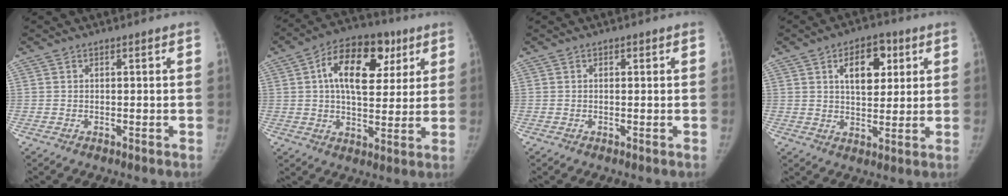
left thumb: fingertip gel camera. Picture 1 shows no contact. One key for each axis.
{"total": 16.5, "fx": 5.5, "fy": 9.8, "fz": 12.0, "tx": -0.150, "ty": 0.005, "tz": 0.081}
{"total": 0.5, "fx": 0.1, "fy": 0.4, "fz": 0.2, "tx": 0.004, "ty": 0.001, "tz": 0.000}
{"total": 9.7, "fx": 3.6, "fy": 5.7, "fz": 6.9, "tx": -0.064, "ty": -0.009, "tz": 0.053}